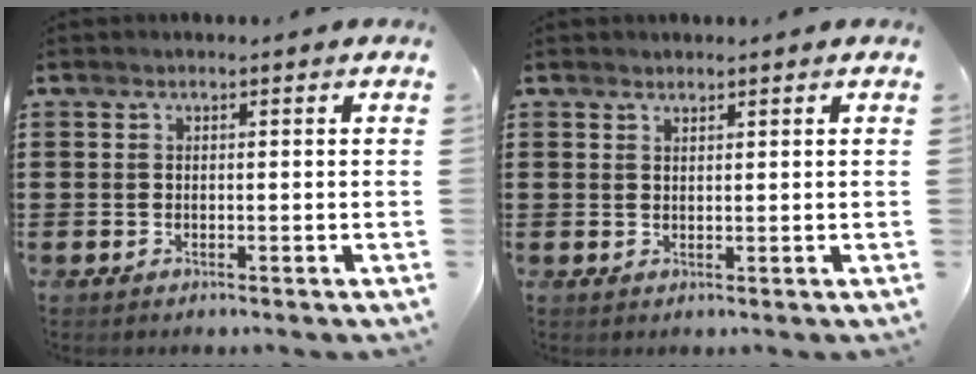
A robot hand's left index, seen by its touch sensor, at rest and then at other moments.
{"total": 1.2, "force": [1.2, 0.3, 0.1], "torque": [-0.004, 0.001, 0.022]}